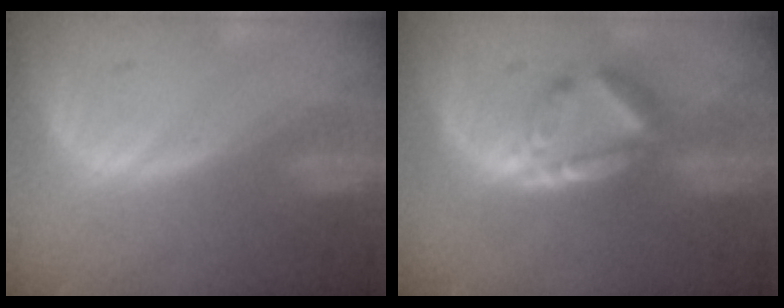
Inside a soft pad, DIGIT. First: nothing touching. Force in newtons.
{"total": 5.8, "press": 5.5, "slide": 1.6}